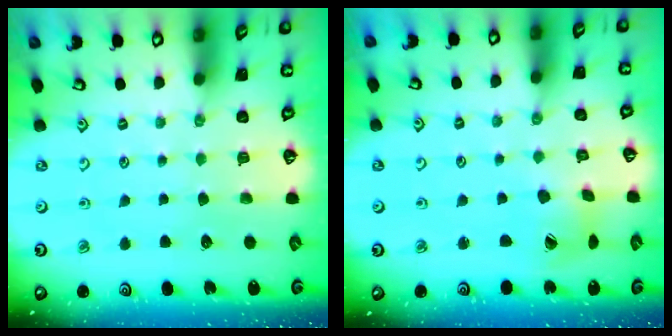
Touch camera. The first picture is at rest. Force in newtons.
{"total": 6.5, "press": 6.4, "slide": 0.8}